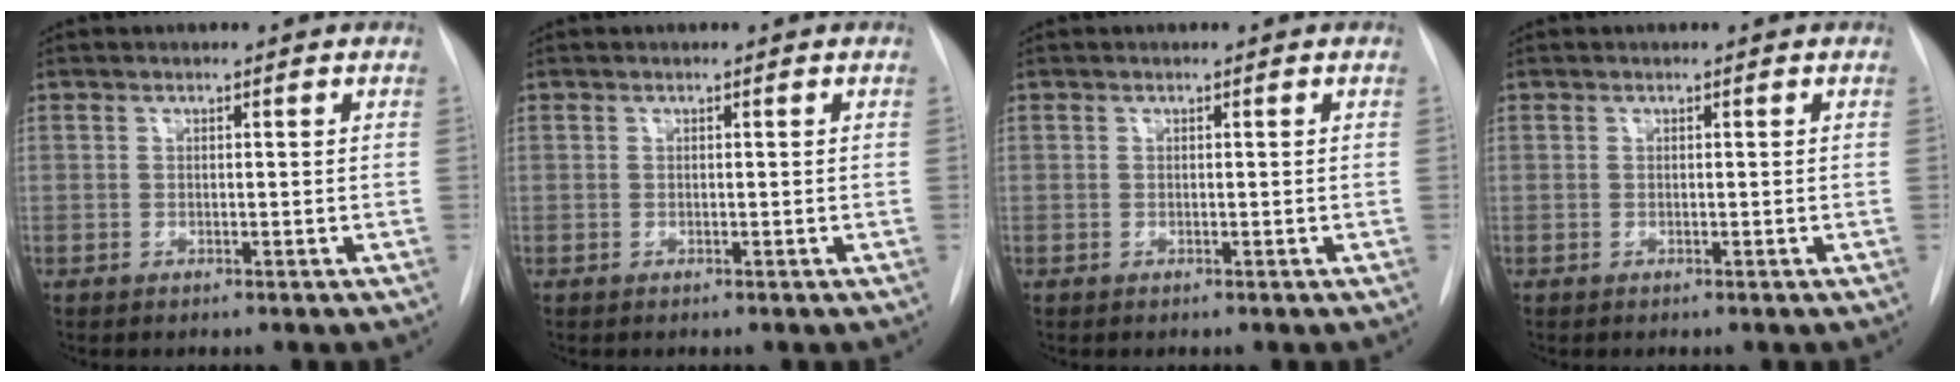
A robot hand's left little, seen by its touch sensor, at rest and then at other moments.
{"total": 0.0}
{"total": 0.0}
{"total": 0.0}